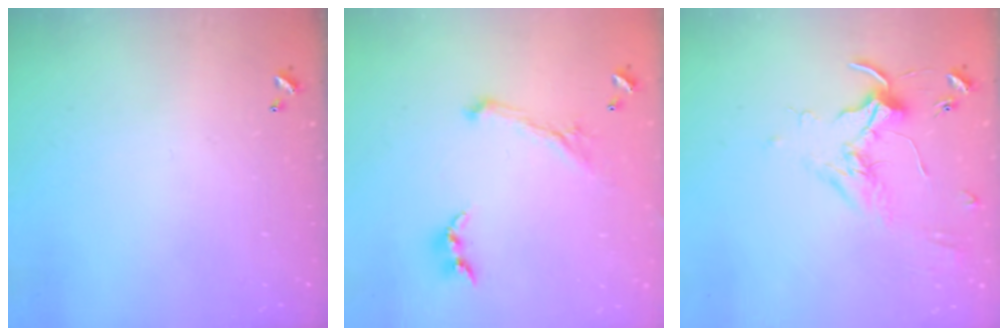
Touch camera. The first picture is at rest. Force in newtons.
{"total": 0.0}
{"total": 1.8, "press": 1.8, "slide": 0.4}